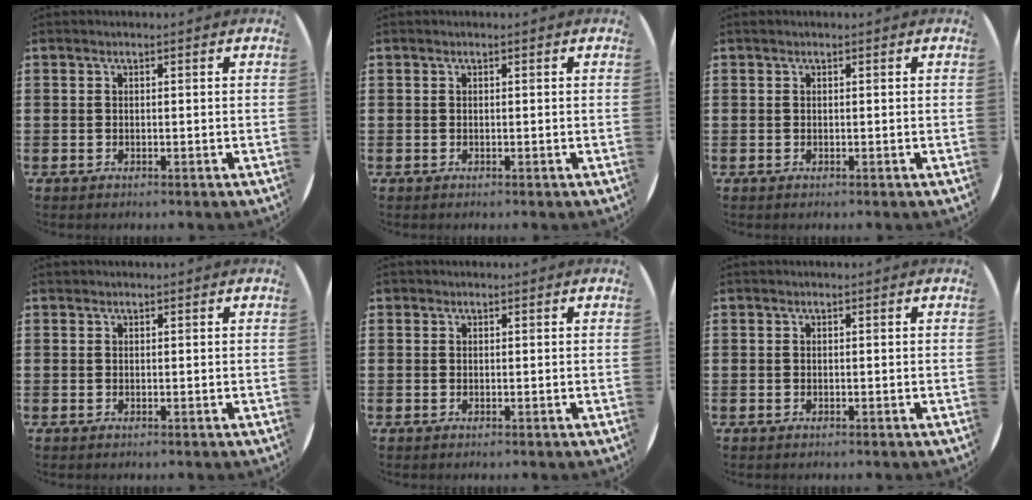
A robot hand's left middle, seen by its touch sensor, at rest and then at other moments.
{"total": 0.0}
{"total": 0.0}
{"total": 0.0}
{"total": 0.0}
{"total": 0.0}